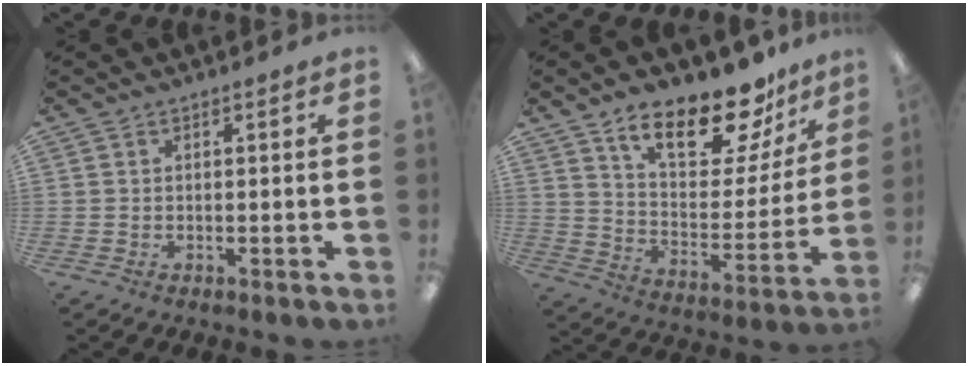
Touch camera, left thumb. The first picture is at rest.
{"total": 19.8, "force": [14.4, 7.3, 11.5], "torque": [-0.182, -0.088, 0.242]}